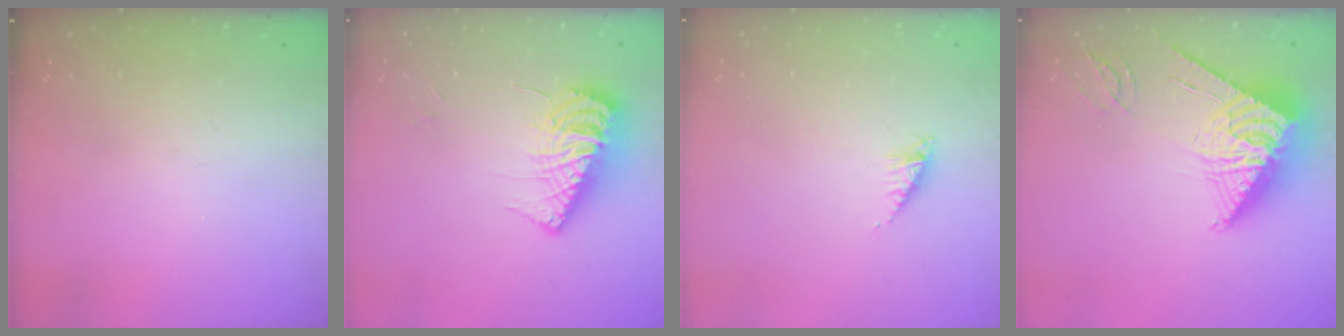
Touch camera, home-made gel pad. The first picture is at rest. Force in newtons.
{"total": 12.5, "press": 12.4, "slide": 1.1}
{"total": 3.1, "press": 3.1, "slide": 0.4}
{"total": 11.0, "press": 11.0, "slide": 1.2}